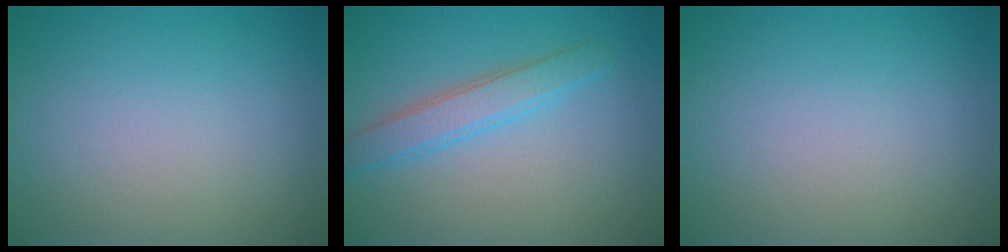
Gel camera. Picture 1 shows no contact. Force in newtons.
{"total": 2.9, "press": 2.9, "slide": 0.1}
{"total": 0.0}